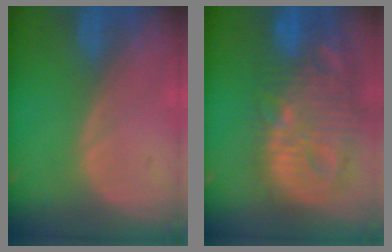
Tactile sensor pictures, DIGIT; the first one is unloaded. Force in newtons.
{"total": 14.5, "press": 12.7, "slide": 7.1}